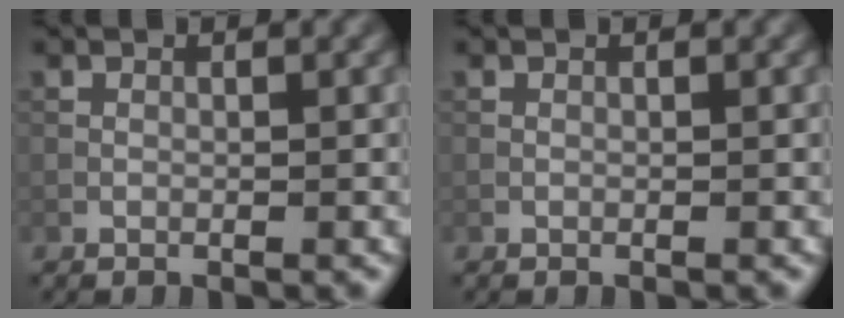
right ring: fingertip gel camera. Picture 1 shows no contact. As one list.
[{"total": 0.0}]